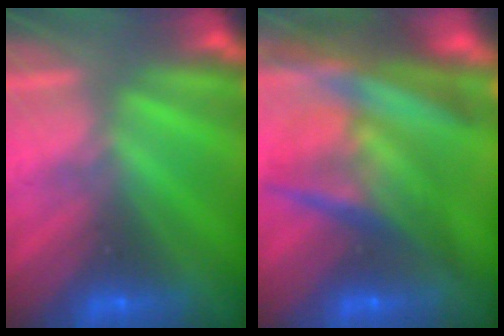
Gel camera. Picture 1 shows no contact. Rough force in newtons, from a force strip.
{"total": 11.4}